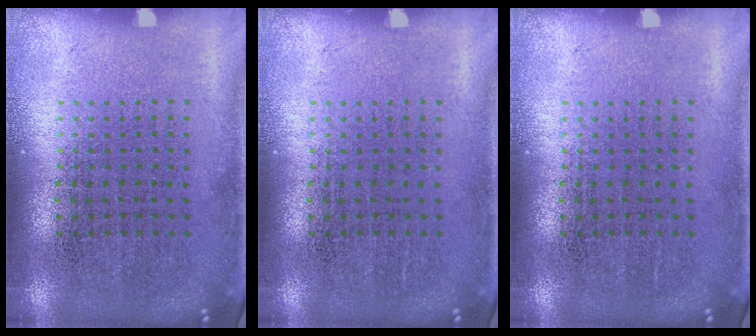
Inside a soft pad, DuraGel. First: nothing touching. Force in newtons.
{"total": 0.0}
{"total": 0.0}